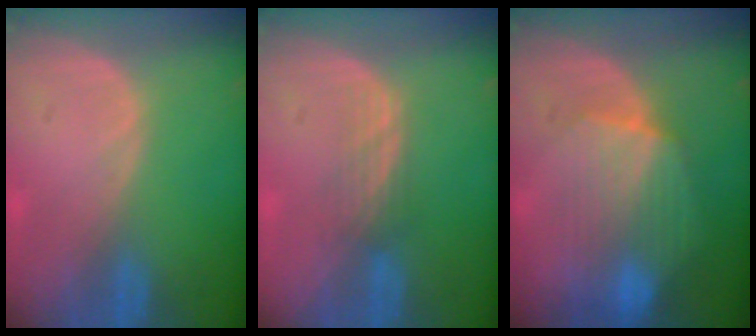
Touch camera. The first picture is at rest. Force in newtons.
{"total": 2.8, "press": 2.5, "slide": 1.2}
{"total": 8.3, "press": 8.1, "slide": 2.0}